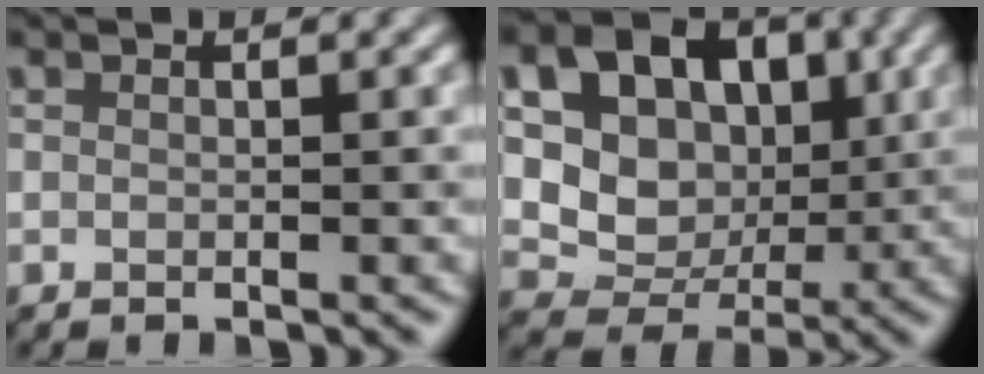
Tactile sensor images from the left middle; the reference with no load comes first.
{"total": 10.3, "force": [2.1, 8.3, 5.8], "torque": [-0.077, 0.010, 0.023]}